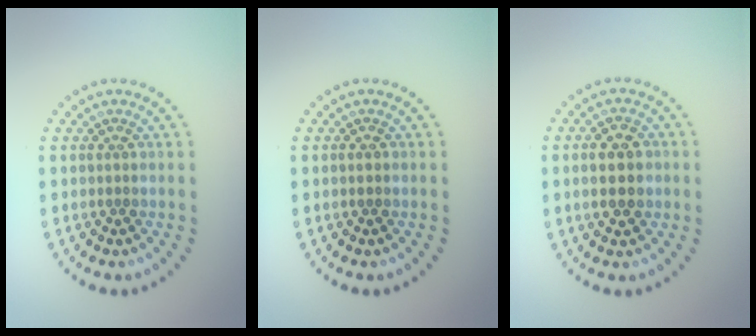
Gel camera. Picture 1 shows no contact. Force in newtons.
{"total": 0.9, "press": 0.9, "slide": 0.1}
{"total": 4.3, "press": 4.3, "slide": 0.1}